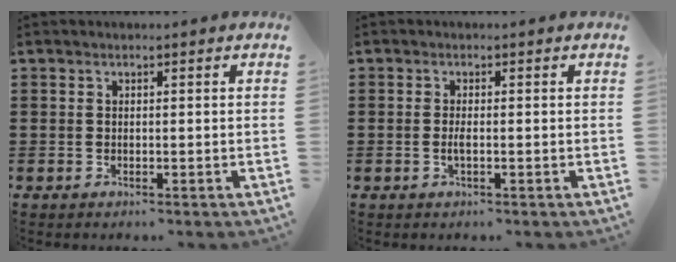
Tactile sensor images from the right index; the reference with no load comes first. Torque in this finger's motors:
{"motor_torque": [2.14, 0.00, 0.13, 0.05]}